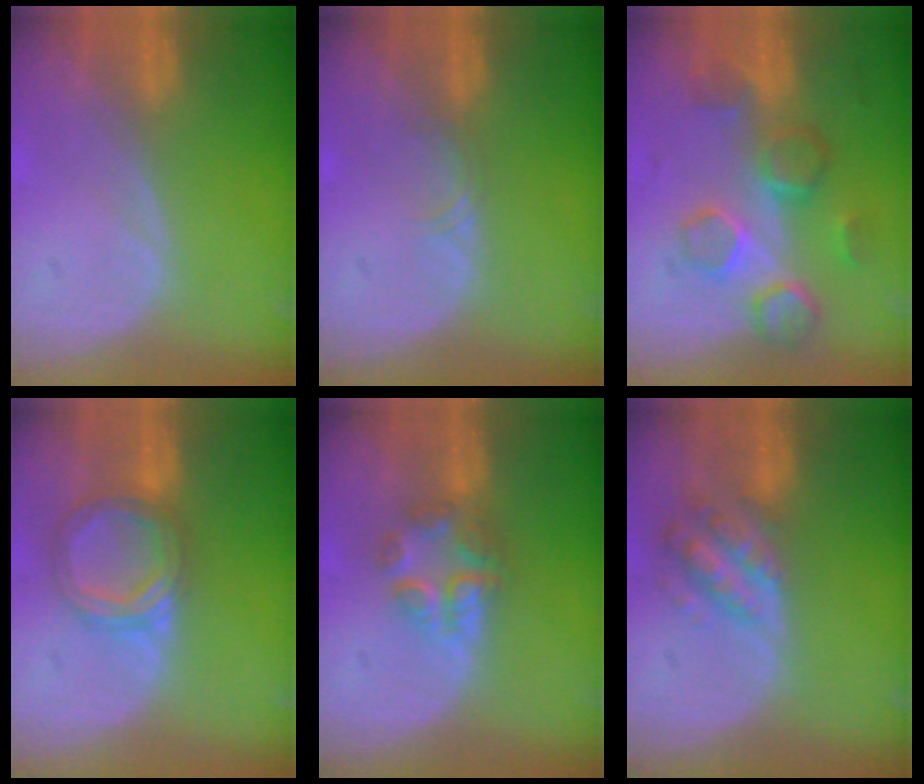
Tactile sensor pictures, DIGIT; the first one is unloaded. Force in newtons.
{"total": 1.1, "press": 1.1, "slide": 0.1}
{"total": 8.7, "press": 7.9, "slide": 3.6}
{"total": 5.8, "press": 5.8, "slide": 0.2}
{"total": 6.0, "press": 5.2, "slide": 3.1}
{"total": 6.3, "press": 5.7, "slide": 2.7}